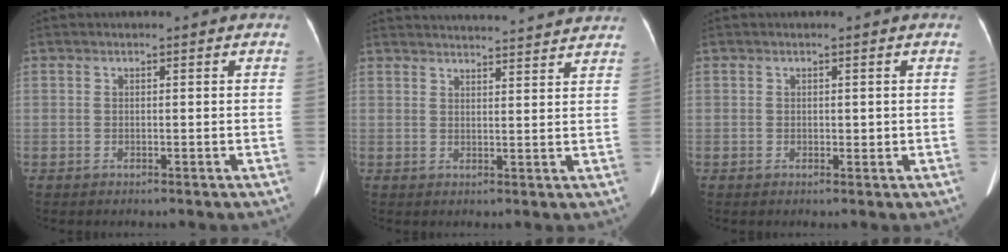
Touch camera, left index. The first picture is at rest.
{"total": 17.3, "force": [16.8, 1.1, 4.3], "torque": [-0.059, 0.017, 0.212]}
{"total": 0.8, "force": [0.1, 0.6, 0.5], "torque": [-0.004, 0.000, 0.001]}